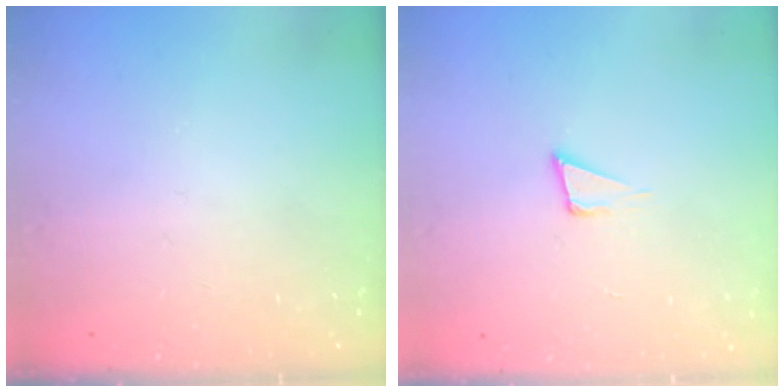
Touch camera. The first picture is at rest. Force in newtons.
{"total": 3.9, "press": 2.6, "slide": 2.9}